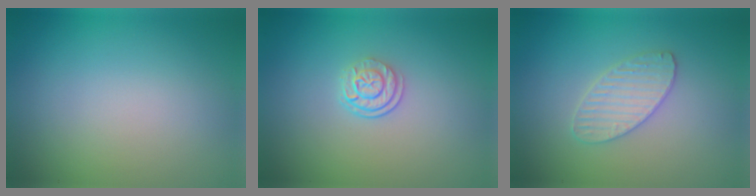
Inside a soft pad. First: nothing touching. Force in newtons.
{"total": 2.4, "press": 1.8, "slide": 1.7}
{"total": 3.0, "press": 3.0, "slide": 0.2}